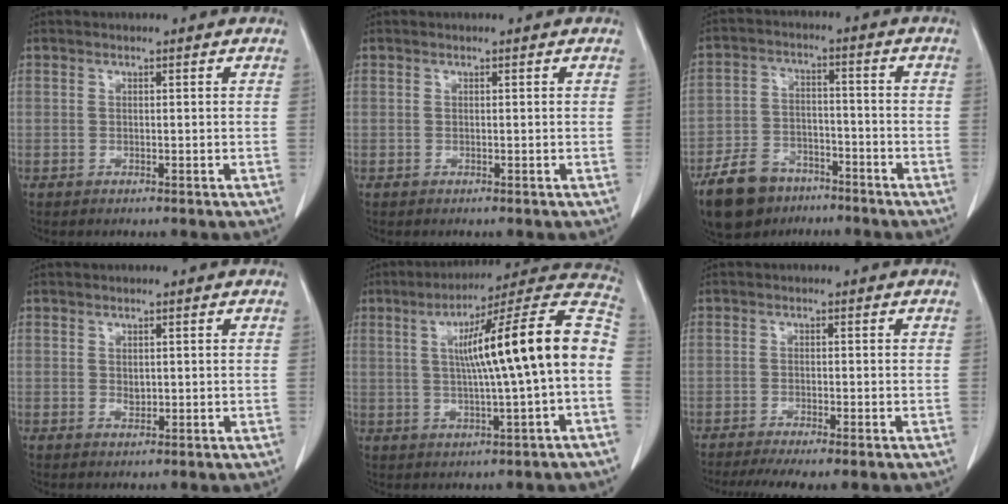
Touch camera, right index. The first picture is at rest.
{"total": 0.0}
{"total": 10.4, "force": [-7.7, 5.8, 4.0], "torque": [-0.091, 0.000, -0.134]}
{"total": 0.9, "force": [0.0, 0.6, 0.6], "torque": [-0.007, 0.001, 0.005]}
{"total": 17.9, "force": [0.7, 0.4, 17.9], "torque": [-0.260, 0.035, 0.005]}
{"total": 6.7, "force": [-5.2, 0.6, 4.3], "torque": [-0.064, -0.013, -0.080]}